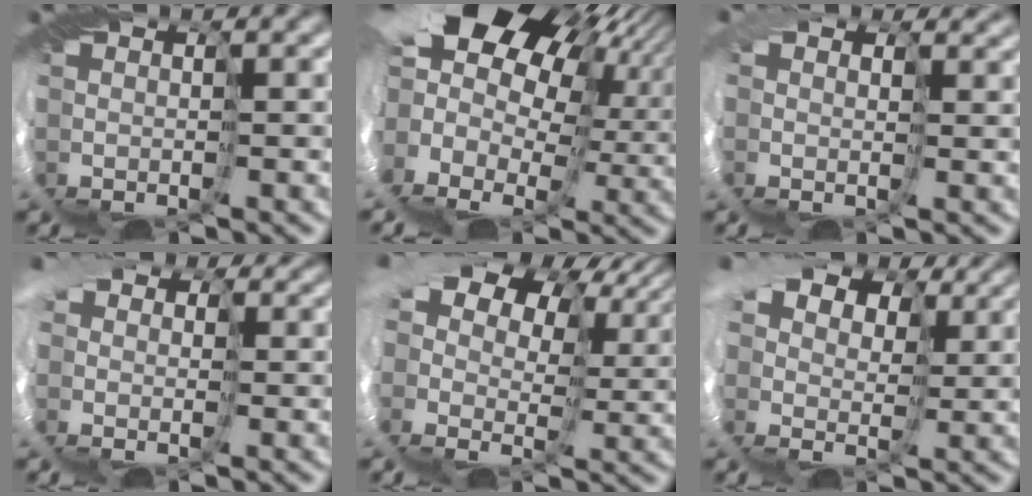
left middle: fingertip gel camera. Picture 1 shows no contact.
{"total": 18.5, "force": [7.6, 11.9, 12.0], "torque": [-0.242, 0.028, 0.109]}
{"total": 4.1, "force": [2.2, 3.1, 1.5], "torque": [-0.052, 0.009, 0.021]}
{"total": 8.5, "force": [2.6, 6.7, 4.6], "torque": [-0.109, 0.022, 0.000]}
{"total": 15.2, "force": [6.7, 9.6, 9.7], "torque": [-0.210, 0.028, 0.107]}
{"total": 12.2, "force": [6.5, 8.0, 6.5], "torque": [-0.153, 0.039, 0.100]}